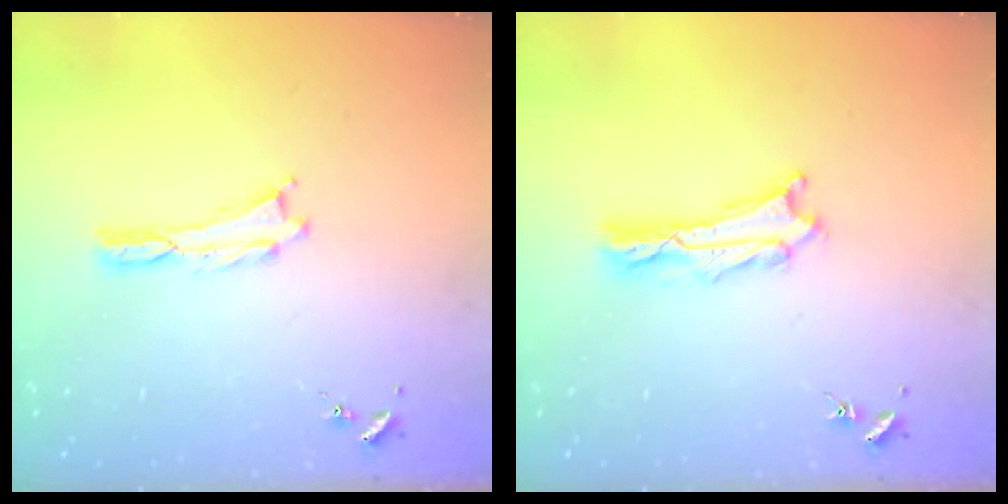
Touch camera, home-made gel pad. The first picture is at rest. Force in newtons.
{"total": 2.6, "press": 2.6, "slide": 0.2}